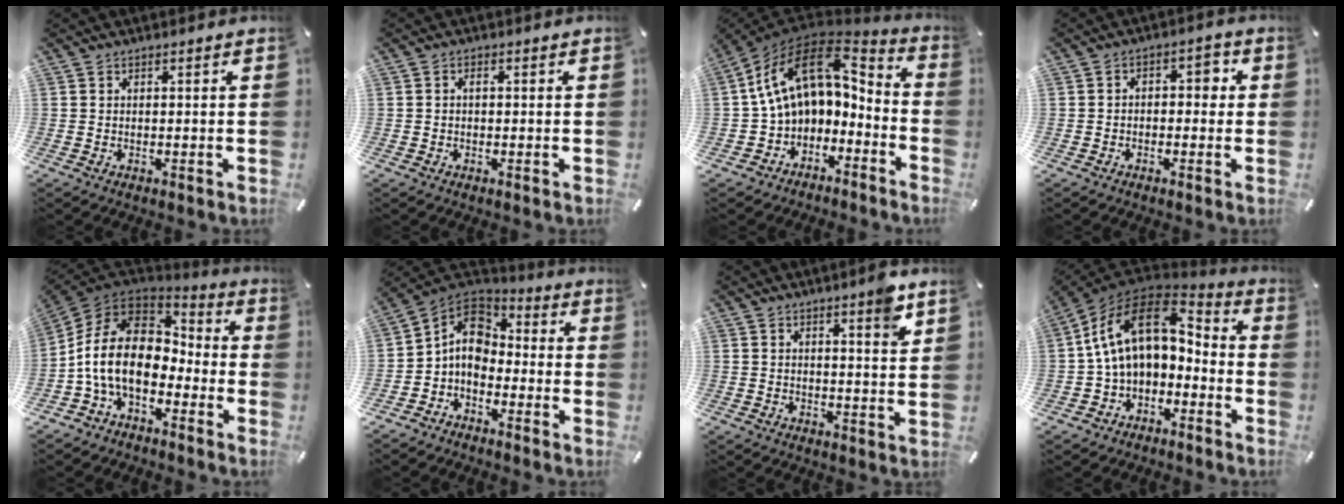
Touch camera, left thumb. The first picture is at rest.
{"total": 0.9, "force": [-0.1, 0.6, 0.7], "torque": [-0.013, 0.003, -0.003]}
{"total": 13.4, "force": [3.2, 9.2, 9.2], "torque": [-0.175, -0.024, 0.056]}
{"total": 3.5, "force": [-1.1, 2.3, 2.3], "torque": [-0.038, 0.014, -0.027]}
{"total": 15.9, "force": [-3.8, 10.6, 11.2], "torque": [-0.242, 0.020, -0.069]}
{"total": 8.3, "force": [-2.4, 6.5, 4.5], "torque": [-0.099, 0.017, -0.046]}
{"total": 5.6, "force": [4.0, 0.6, 3.9], "torque": [-0.055, -0.025, 0.061]}
{"total": 16.2, "force": [3.1, 10.7, 11.8], "torque": [-0.236, -0.009, 0.055]}